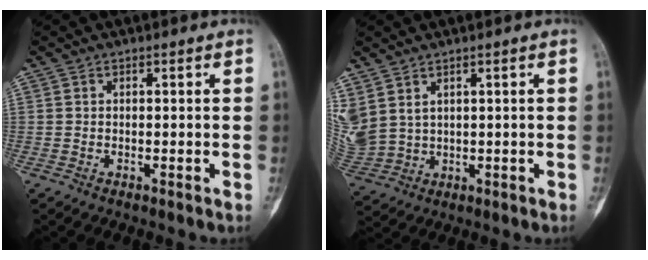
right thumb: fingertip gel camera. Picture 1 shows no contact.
{"total": 9.1, "force": [3.6, 6.2, 5.6], "torque": [-0.146, -0.009, 0.092]}